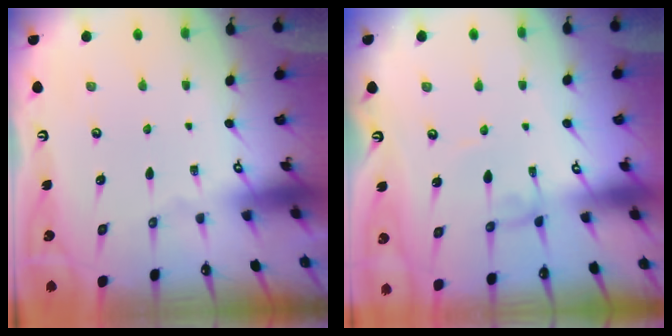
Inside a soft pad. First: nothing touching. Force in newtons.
{"total": 0.0}